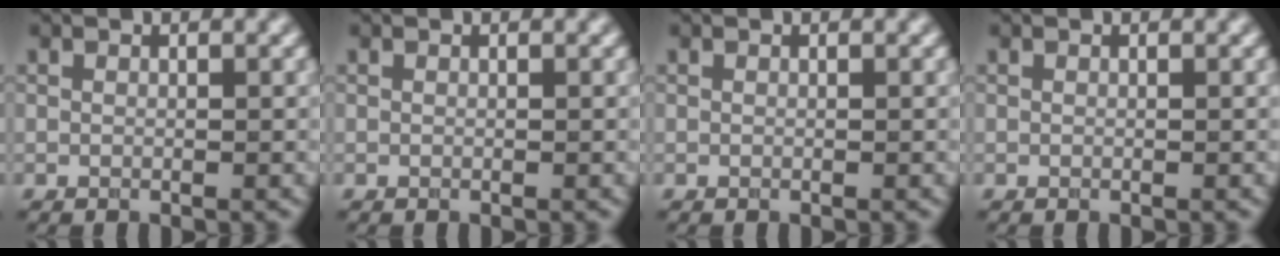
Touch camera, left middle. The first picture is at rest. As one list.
[{"total": 0.0}, {"total": 0.0}, {"total": 0.0}]